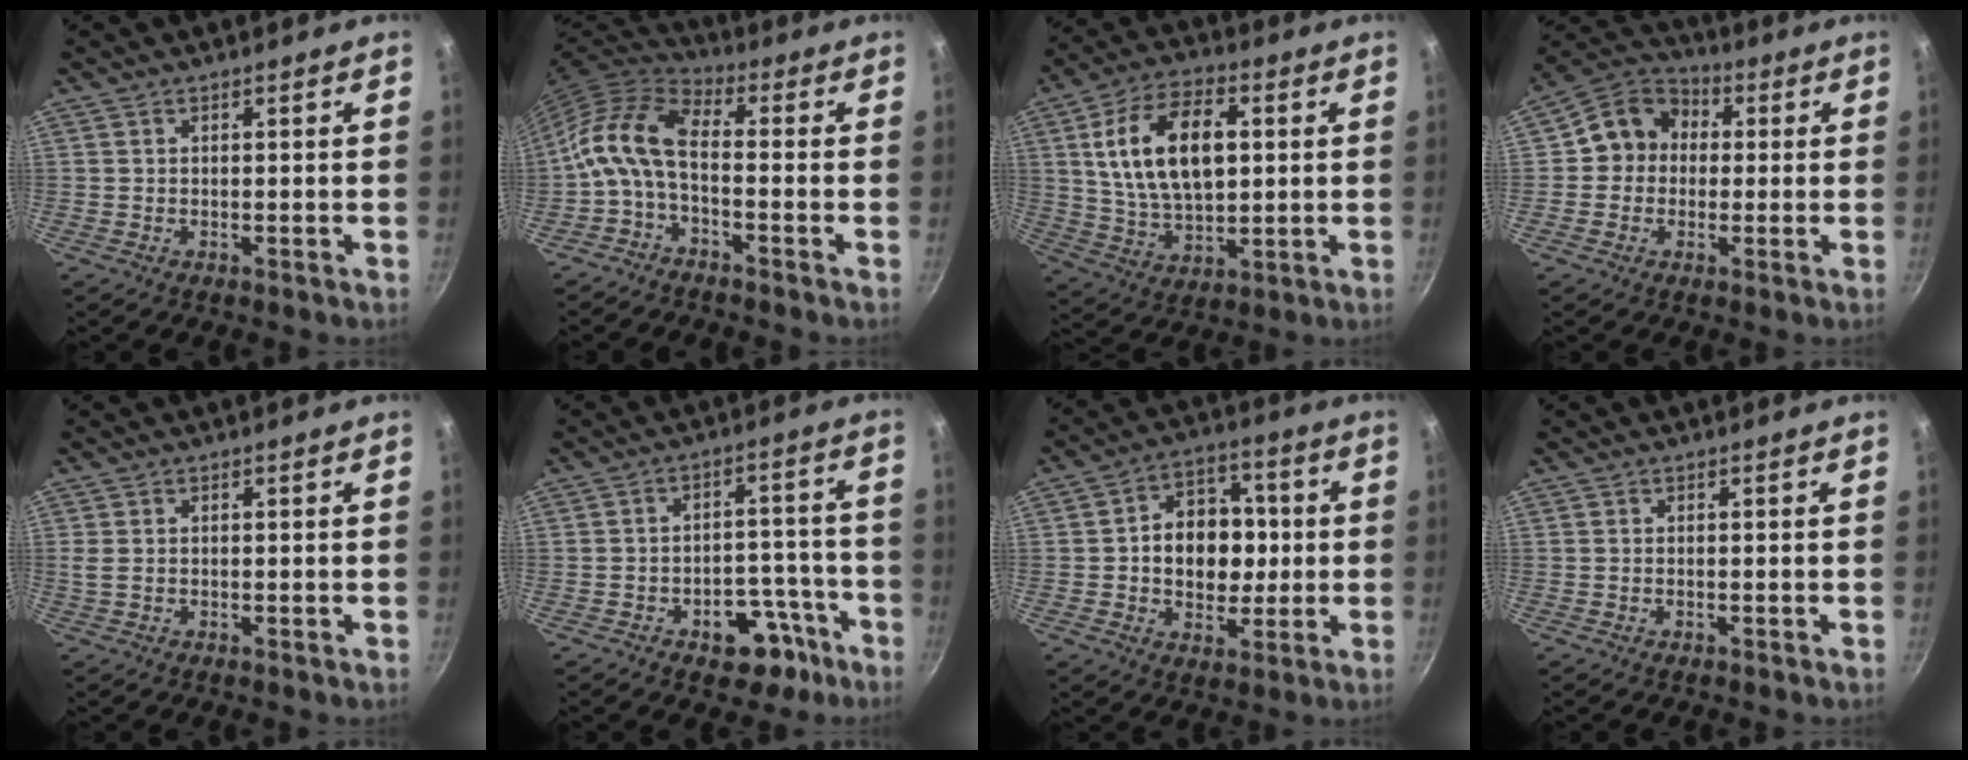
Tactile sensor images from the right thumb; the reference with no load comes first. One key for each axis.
{"total": 10.3, "fx": -2.2, "fy": 4.8, "fz": 8.9, "tx": -0.175, "ty": 0.051, "tz": -0.058}
{"total": 18.1, "fx": 3.6, "fy": 10.2, "fz": 14.4, "tx": -0.239, "ty": 0.003, "tz": 0.066}
{"total": 10.2, "fx": 0.5, "fy": 9.0, "fz": 4.8, "tx": -0.055, "ty": 0.028, "tz": -0.007}
{"total": 1.6, "fx": 0.0, "fy": 1.0, "fz": 1.2, "tx": -0.037, "ty": 0.001, "tz": 0.001}
{"total": 9.9, "fx": -5.6, "fy": 6.1, "fz": 5.4, "tx": -0.041, "ty": 0.055, "tz": -0.073}
{"total": 13.3, "fx": 0.1, "fy": 9.9, "fz": 8.9, "tx": -0.087, "ty": 0.022, "tz": 0.002}
{"total": 0.0}